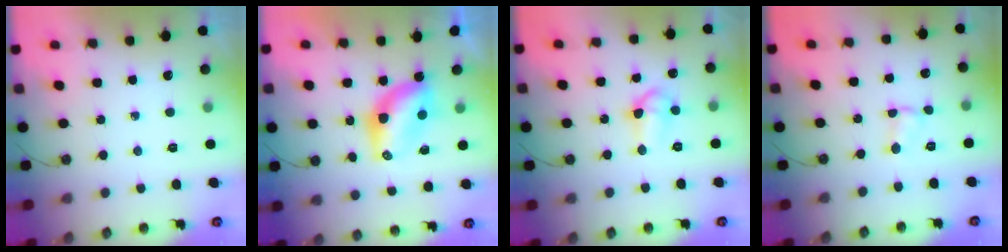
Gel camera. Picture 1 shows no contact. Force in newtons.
{"total": 7.7, "press": 7.6, "slide": 0.7}
{"total": 7.3, "press": 7.2, "slide": 0.8}
{"total": 2.5, "press": 2.5, "slide": 0.4}